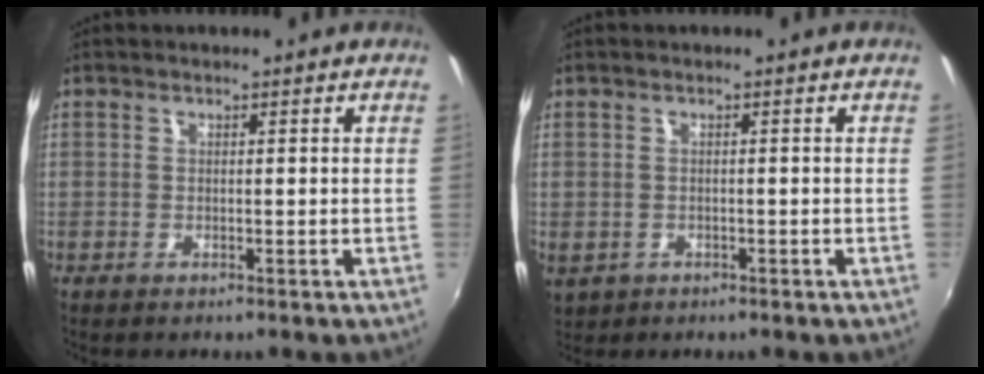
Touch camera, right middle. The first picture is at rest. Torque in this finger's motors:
{"motor_torque": [1.32, -0.82, 1.05, 0.21]}